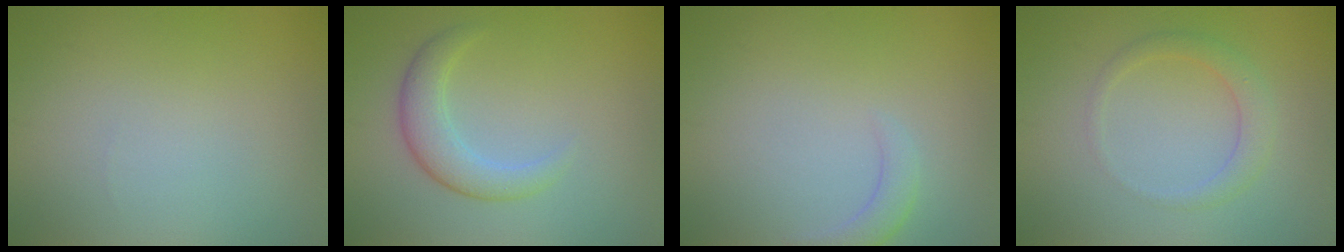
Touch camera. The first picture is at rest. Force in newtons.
{"total": 3.0, "press": 3.0, "slide": 0.1}
{"total": 1.6, "press": 1.6, "slide": 0.3}
{"total": 2.2, "press": 2.2, "slide": 0.1}